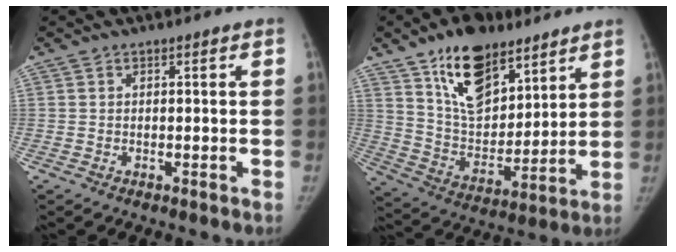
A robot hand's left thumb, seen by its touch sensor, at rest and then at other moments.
{"total": 17.9, "force": [11.1, 9.5, 10.5], "torque": [-0.128, -0.059, 0.201]}